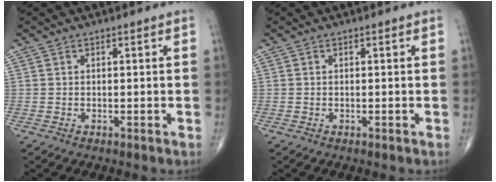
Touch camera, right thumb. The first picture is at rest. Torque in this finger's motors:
{"motor_torque": [0.14, 0.02, -0.01, -0.12, 0.00]}